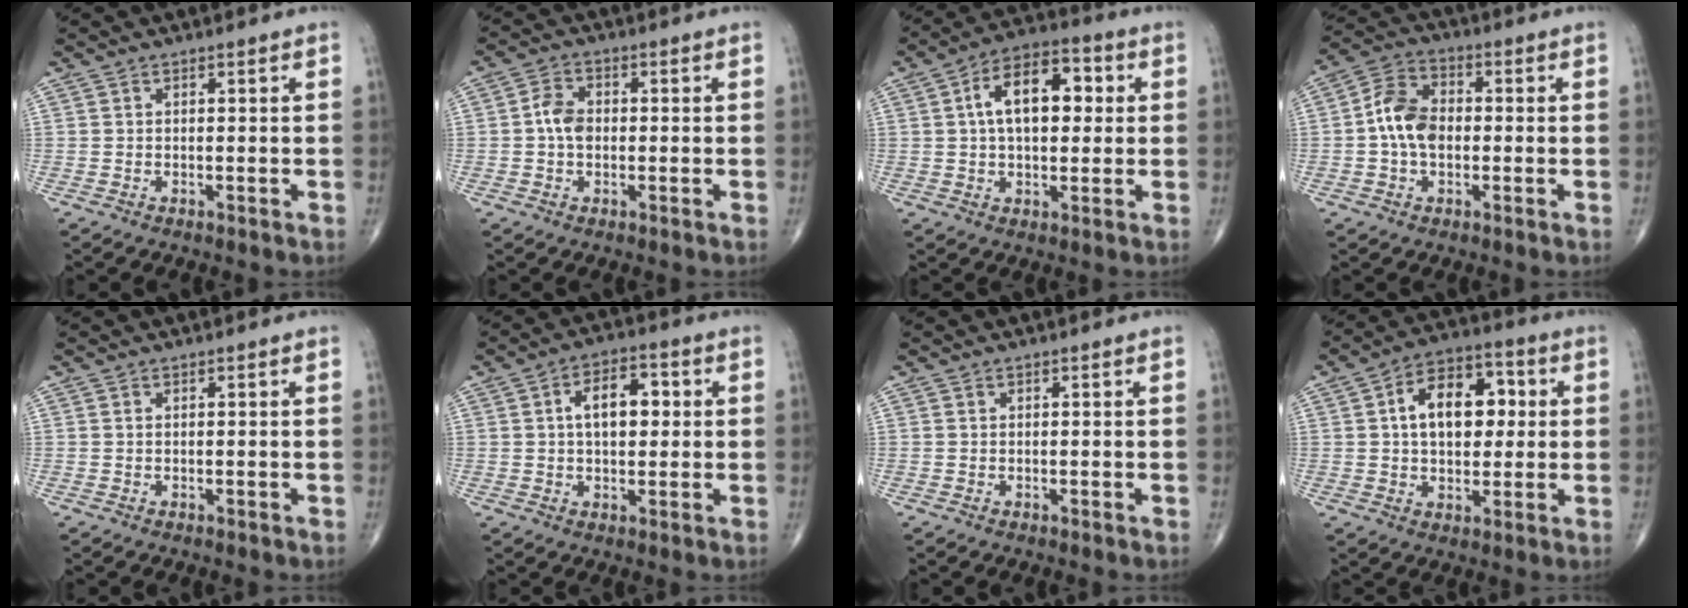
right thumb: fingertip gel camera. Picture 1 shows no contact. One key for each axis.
{"total": 4.5, "fx": -0.3, "fy": 3.2, "fz": 3.1, "tx": -0.054, "ty": 0.013, "tz": -0.013}
{"total": 12.9, "fx": 2.2, "fy": 7.3, "fz": 10.4, "tx": -0.146, "ty": 0.023, "tz": 0.027}
{"total": 8.8, "fx": -0.7, "fy": 6.0, "fz": 6.4, "tx": -0.111, "ty": 0.025, "tz": -0.024}
{"total": 0.0}
{"total": 8.4, "fx": 1.2, "fy": 4.9, "fz": 6.8, "tx": -0.089, "ty": 0.016, "tz": 0.016}
{"total": 0.0}
{"total": 13.7, "fx": 2.1, "fy": 8.6, "fz": 10.4, "tx": -0.128, "ty": 0.018, "tz": 0.025}